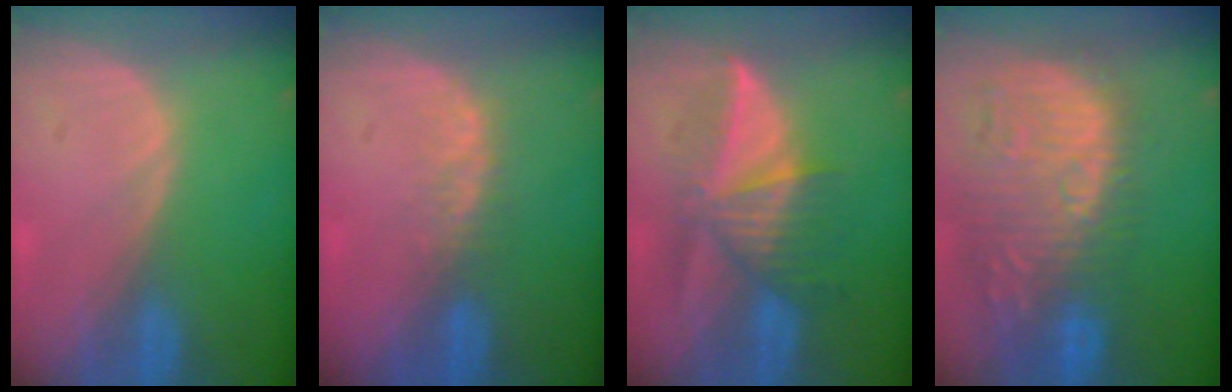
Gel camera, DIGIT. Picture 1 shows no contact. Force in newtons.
{"total": 2.8, "press": 2.4, "slide": 1.5}
{"total": 7.0, "press": 7.0, "slide": 0.7}
{"total": 13.3, "press": 12.0, "slide": 5.6}